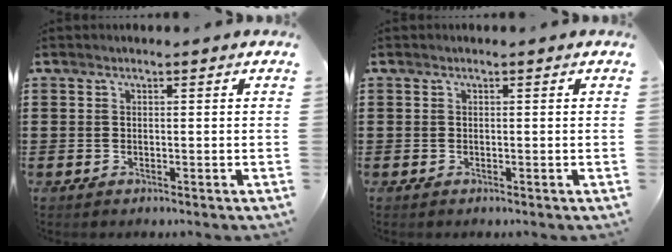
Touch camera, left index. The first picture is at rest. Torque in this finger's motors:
{"motor_torque": [-0.03, -0.03, 0.00, 0.00]}